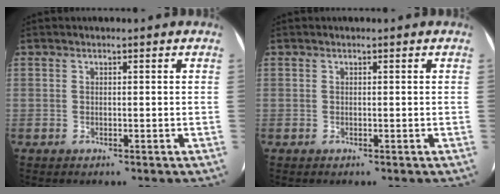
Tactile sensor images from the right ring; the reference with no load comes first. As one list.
[{"total": 0.0}]